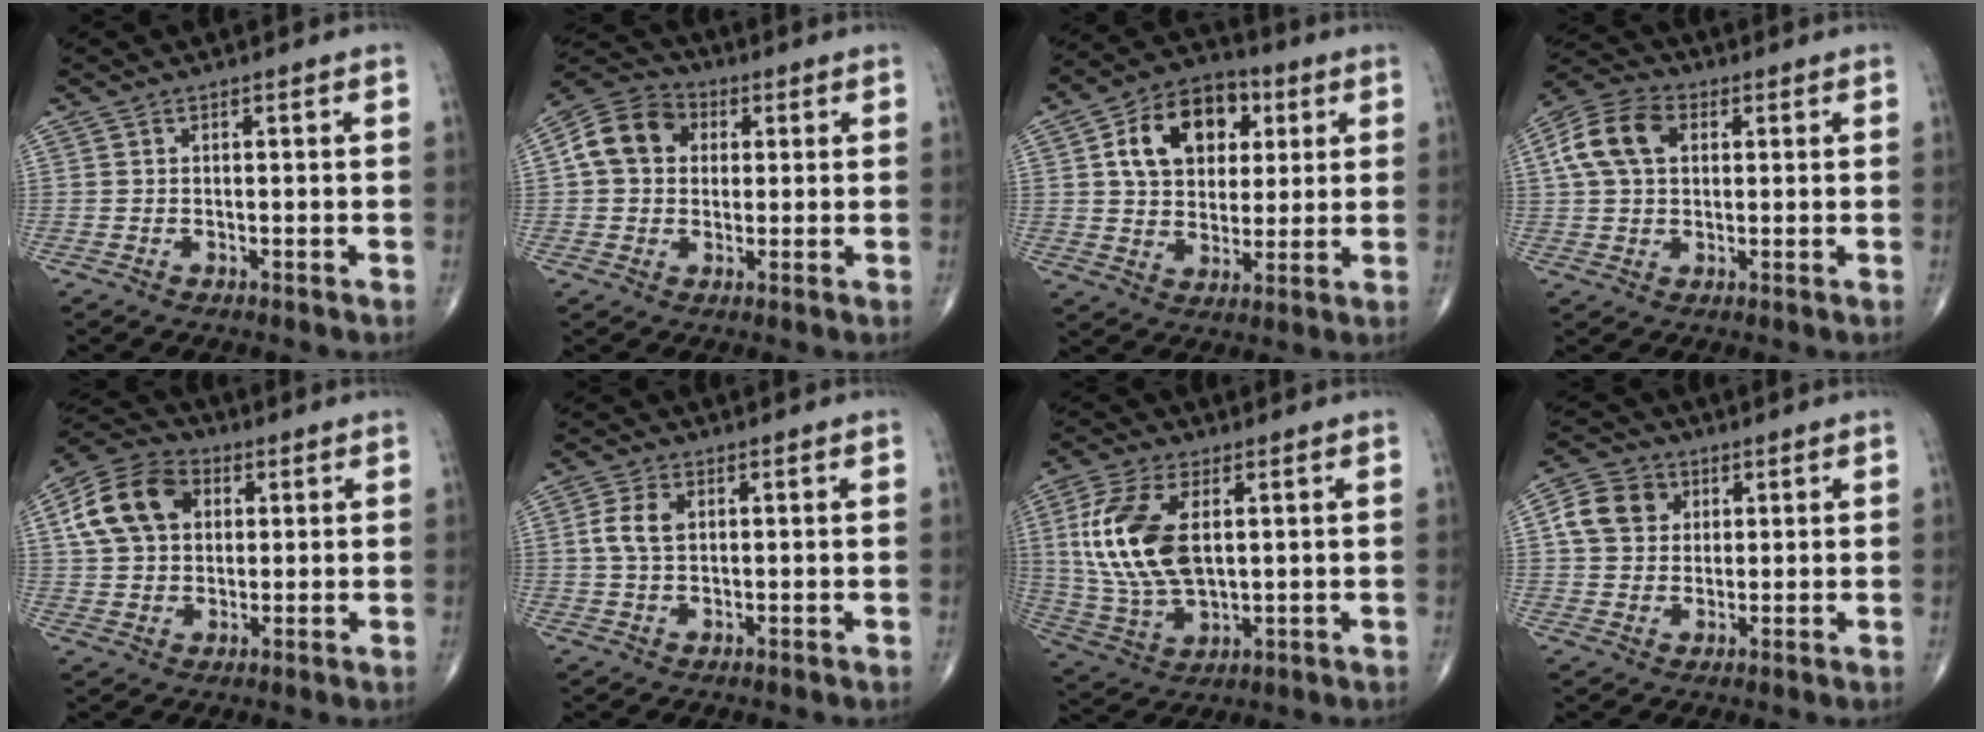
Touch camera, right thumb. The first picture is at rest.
{"total": 10.6, "force": [2.0, 8.6, 5.8], "torque": [-0.091, 0.018, 0.022]}
{"total": 15.4, "force": [4.8, 10.8, 9.9], "torque": [-0.127, 0.001, 0.075]}
{"total": 10.5, "force": [2.7, 7.1, 7.2], "torque": [-0.136, 0.020, 0.041]}
{"total": 13.4, "force": [3.7, 9.7, 8.5], "torque": [-0.141, 0.011, 0.058]}
{"total": 4.7, "force": [1.0, 2.8, 3.6], "torque": [-0.078, 0.004, 0.018]}
{"total": 16.1, "force": [3.1, 8.7, 13.2], "torque": [-0.275, -0.009, 0.068]}
{"total": 8.2, "force": [2.3, 7.0, 3.8], "torque": [-0.051, 0.001, 0.034]}